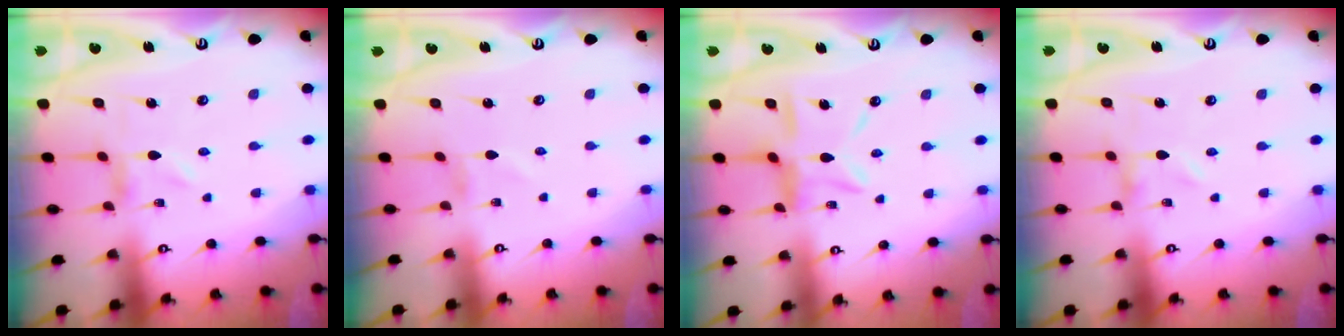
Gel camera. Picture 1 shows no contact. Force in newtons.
{"total": 1.4, "press": 1.4, "slide": 0.2}
{"total": 9.9, "press": 9.9, "slide": 0.8}
{"total": 0.0}